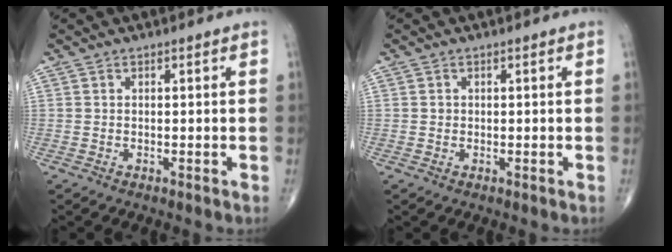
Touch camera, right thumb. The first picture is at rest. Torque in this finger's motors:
{"motor_torque": [-0.27, 0.11, 0.12, -0.12, -0.03]}